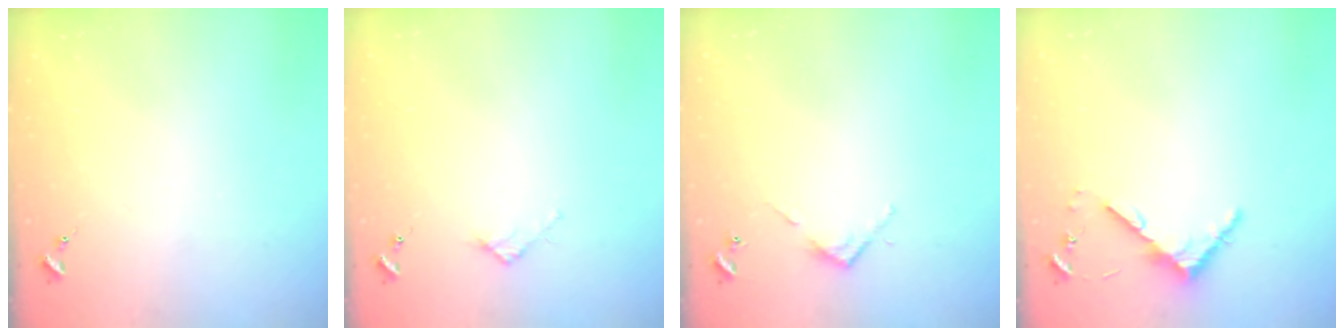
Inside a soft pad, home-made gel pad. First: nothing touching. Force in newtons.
{"total": 2.7, "press": 2.7, "slide": 0.3}
{"total": 3.2, "press": 3.2, "slide": 0.2}
{"total": 4.6, "press": 4.6, "slide": 0.4}